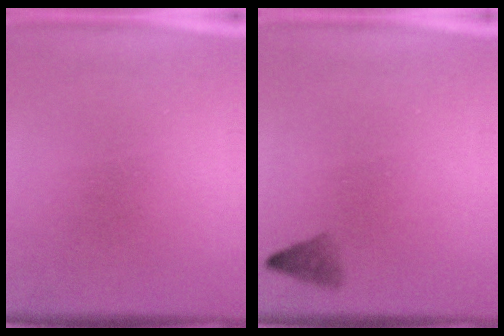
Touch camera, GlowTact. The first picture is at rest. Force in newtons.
{"total": 1.6}